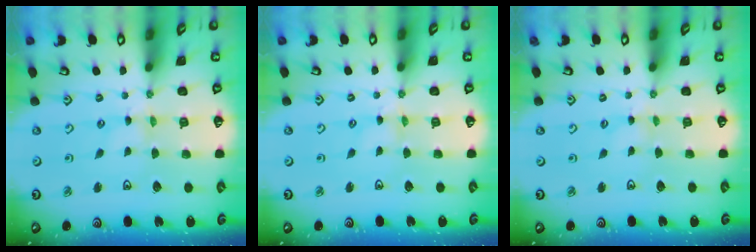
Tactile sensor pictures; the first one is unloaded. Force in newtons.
{"total": 1.3, "press": 1.3, "slide": 0.2}
{"total": 1.8, "press": 1.8, "slide": 0.3}